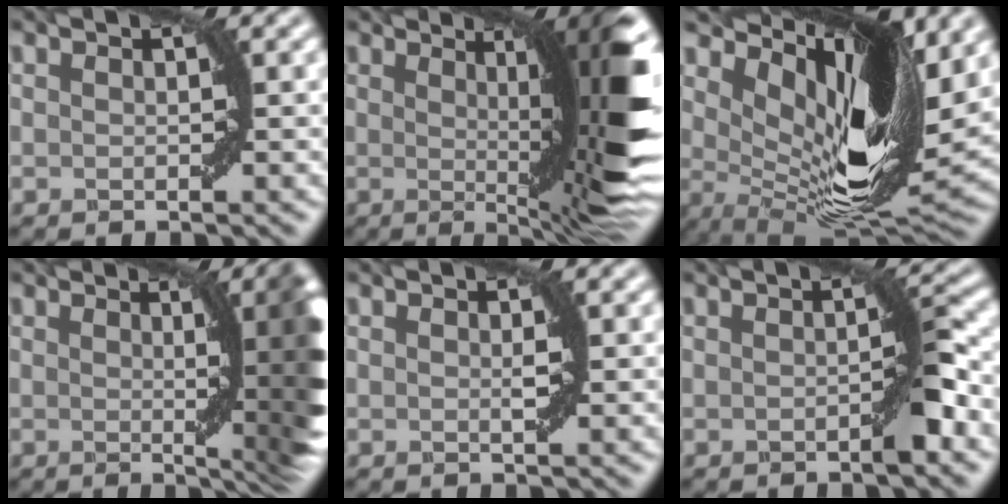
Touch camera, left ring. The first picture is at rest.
{"total": 12.9, "force": [1.3, 2.4, 12.6], "torque": [-0.123, -0.007, 0.030]}
{"total": 14.4, "force": [4.7, 5.6, 12.4], "torque": [-0.195, -0.014, 0.091]}
{"total": 11.4, "force": [1.0, 2.7, 11.0], "torque": [-0.086, 0.014, 0.010]}
{"total": 0.6, "force": [0.1, 0.0, 0.6], "torque": [-0.009, 0.001, 0.001]}
{"total": 2.3, "force": [-0.6, 0.1, 2.2], "torque": [-0.031, 0.006, -0.011]}